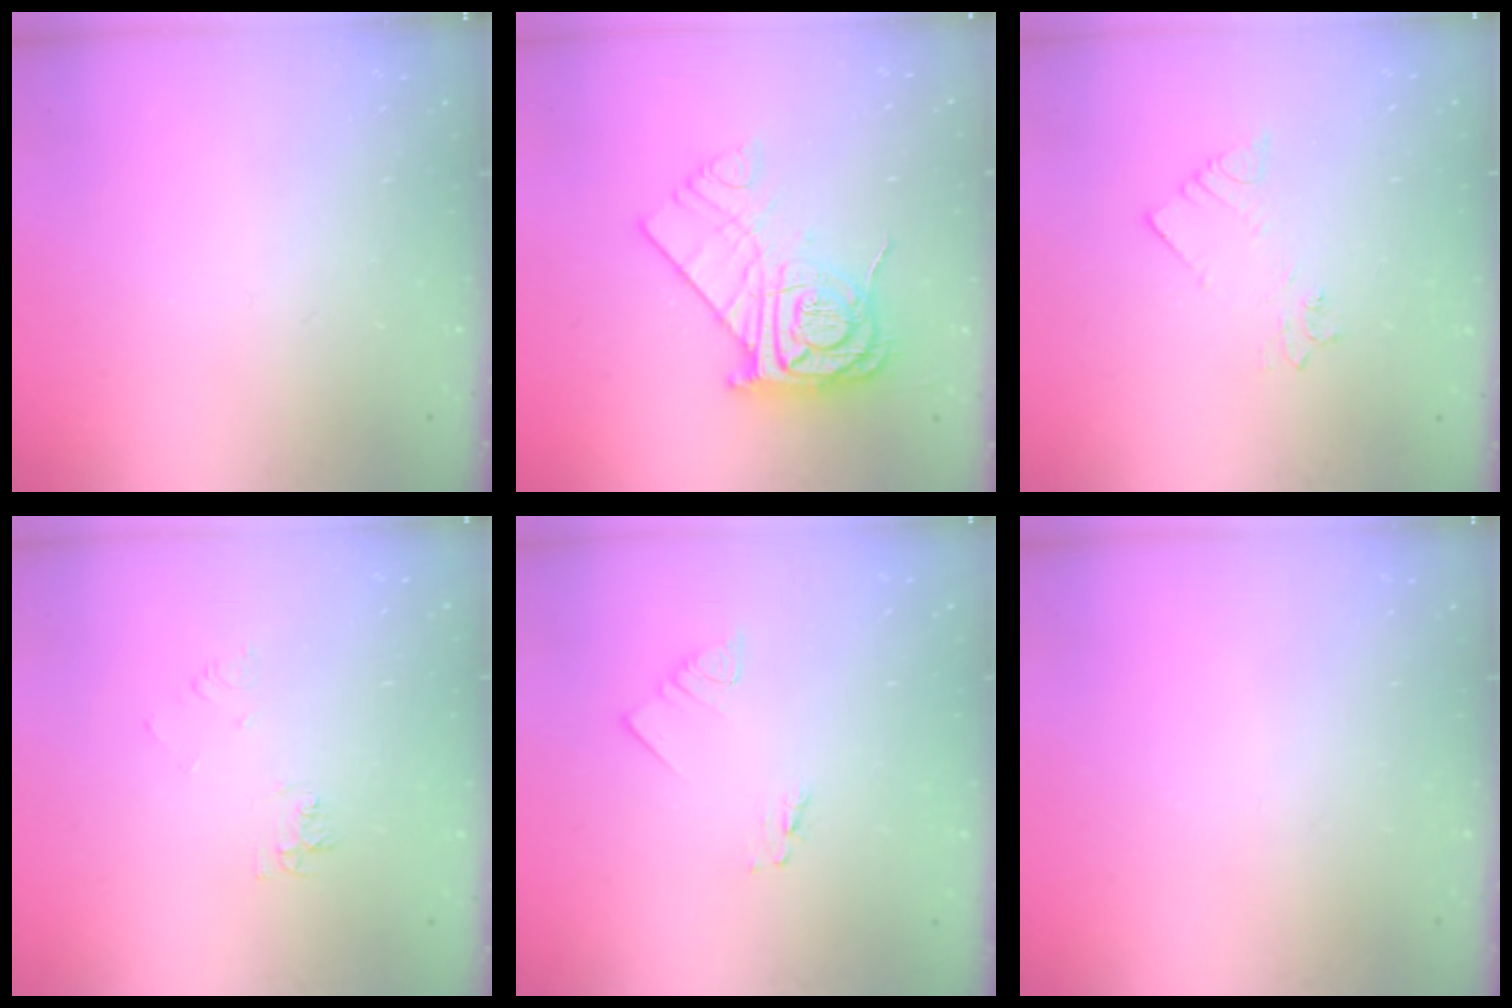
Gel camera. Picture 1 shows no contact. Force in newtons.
{"total": 14.2, "press": 14.2, "slide": 1.1}
{"total": 3.1, "press": 3.1, "slide": 0.4}
{"total": 6.1, "press": 6.0, "slide": 0.7}
{"total": 2.5, "press": 2.5, "slide": 0.2}
{"total": 0.0}